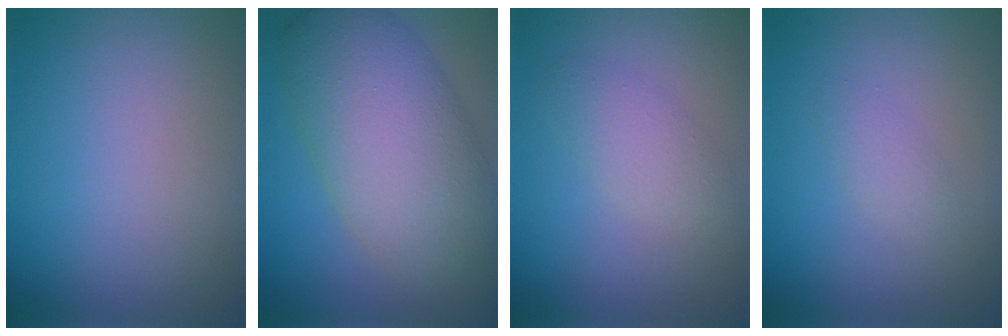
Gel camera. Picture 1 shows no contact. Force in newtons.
{"total": 10.5, "press": 10.4, "slide": 0.7}
{"total": 2.2, "press": 2.2, "slide": 0.2}
{"total": 1.3, "press": 1.3, "slide": 0.0}